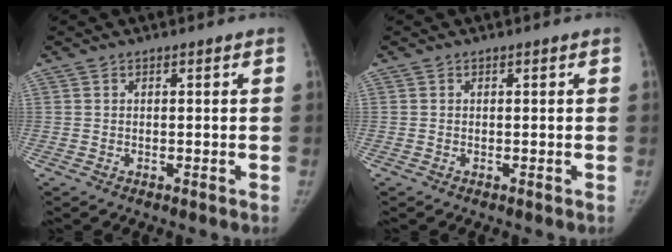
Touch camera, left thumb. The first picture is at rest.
{"total": 0.0}